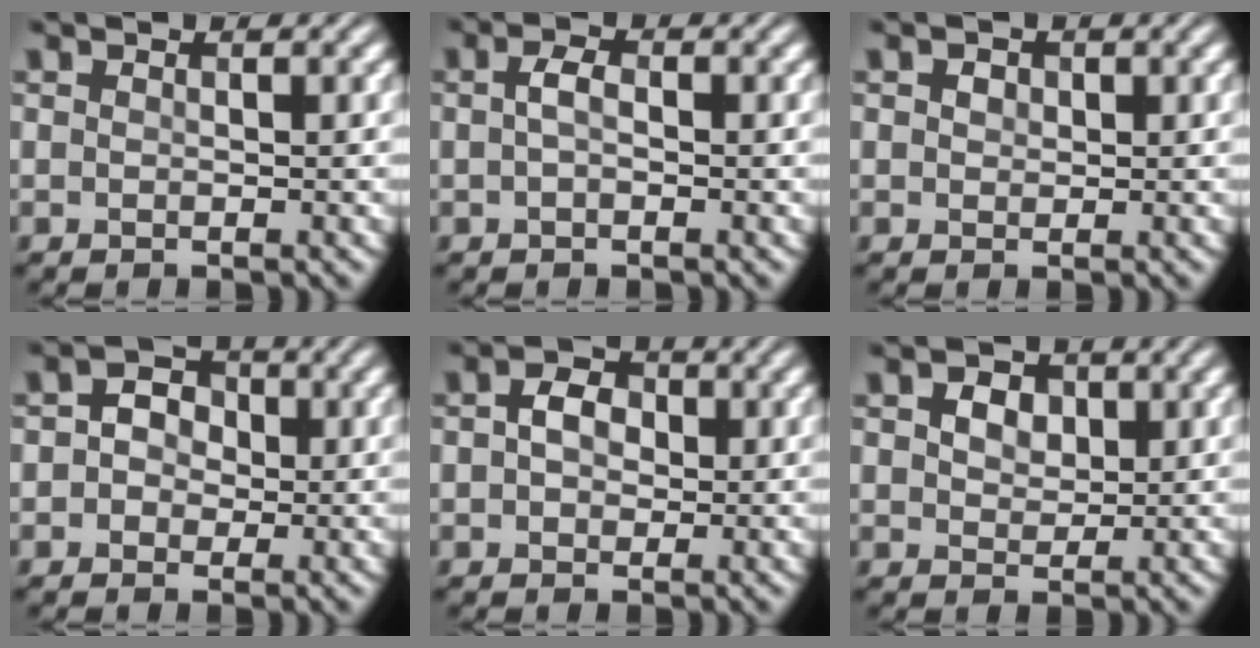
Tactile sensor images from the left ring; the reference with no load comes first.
{"total": 1.5, "force": [-0.1, 0.8, 1.3], "torque": [-0.027, 0.004, -0.005]}
{"total": 1.2, "force": [0.5, 1.0, 0.6], "torque": [-0.008, 0.001, 0.004]}
{"total": 2.6, "force": [0.0, 2.3, 1.3], "torque": [-0.008, 0.005, -0.010]}
{"total": 3.3, "force": [0.5, 2.5, 2.1], "torque": [-0.035, 0.005, -0.004]}
{"total": 2.6, "force": [1.0, 1.9, 1.4], "torque": [-0.029, 0.001, 0.011]}